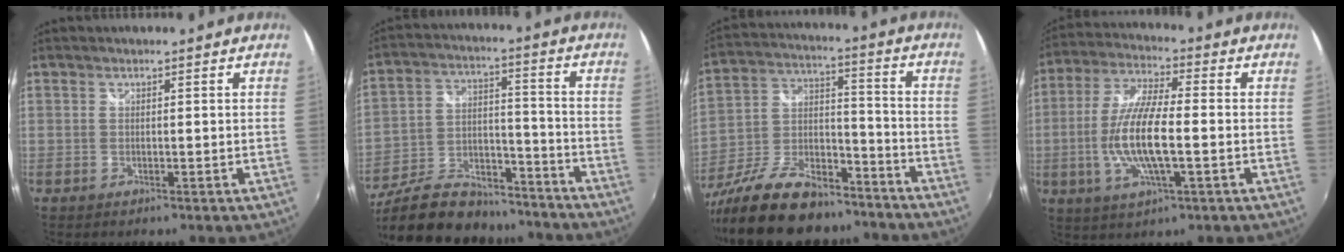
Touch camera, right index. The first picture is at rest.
{"total": 25.5, "force": [-20.8, 10.1, 10.7], "torque": [-0.225, 0.016, -0.312]}
{"total": 22.2, "force": [-17.0, 9.1, 11.0], "torque": [-0.226, -0.001, -0.272]}
{"total": 12.9, "force": [-2.3, 3.3, 12.3], "torque": [-0.251, -0.005, -0.043]}